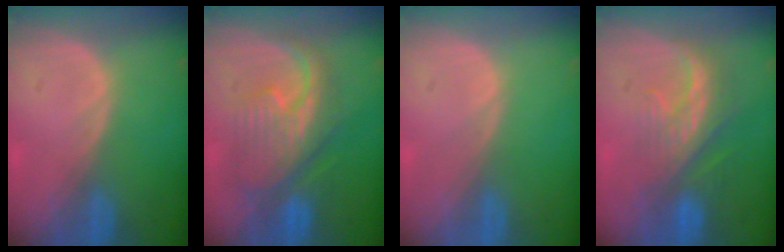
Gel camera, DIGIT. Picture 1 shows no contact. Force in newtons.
{"total": 9.0, "press": 8.9, "slide": 0.5}
{"total": 0.0}
{"total": 8.2, "press": 7.4, "slide": 3.4}